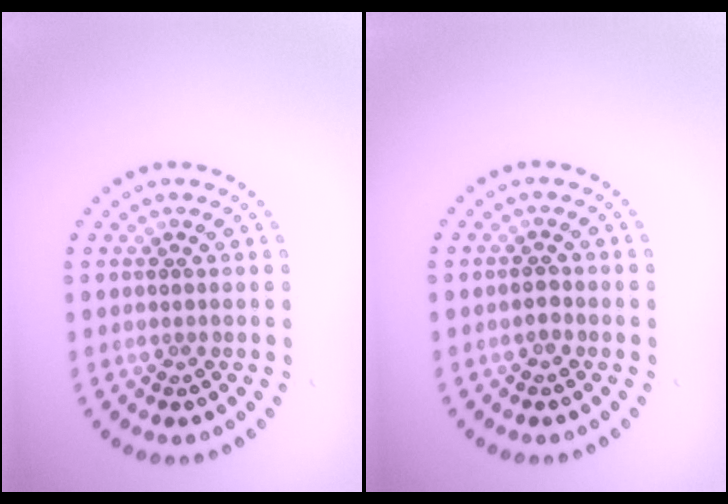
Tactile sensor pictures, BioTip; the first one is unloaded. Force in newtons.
{"total": 0.9, "press": 0.9, "slide": 0.2}